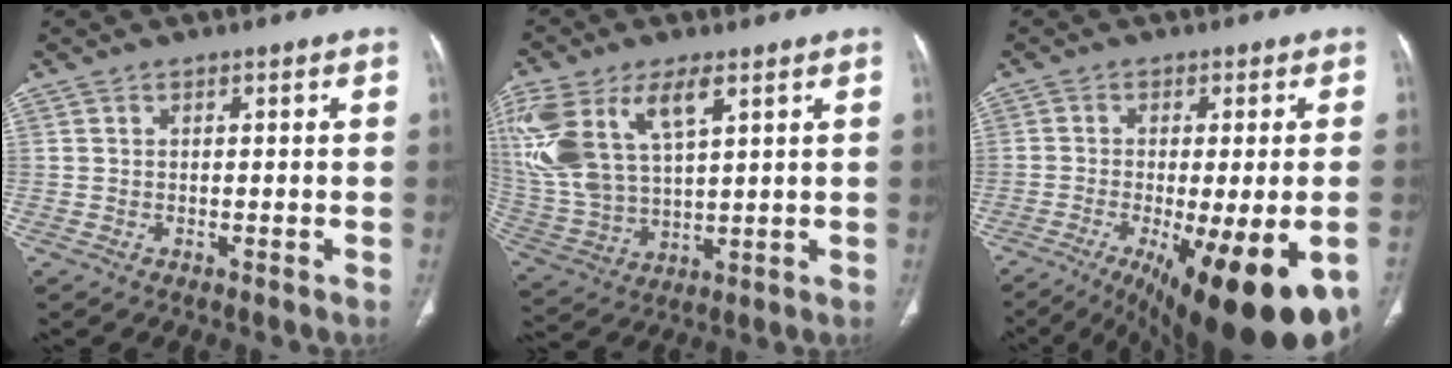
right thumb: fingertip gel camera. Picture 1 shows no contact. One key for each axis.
{"total": 18.8, "fx": 7.8, "fy": 9.2, "fz": 14.4, "tx": -0.321, "ty": -0.014, "tz": 0.159}
{"total": 21.5, "fx": -9.4, "fy": 5.9, "fz": 18.3, "tx": -0.225, "ty": -0.023, "tz": -0.125}